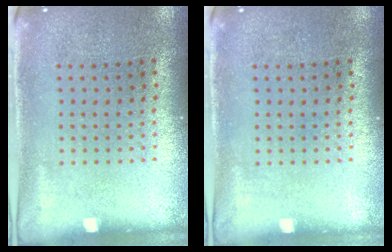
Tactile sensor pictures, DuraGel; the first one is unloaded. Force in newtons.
{"total": 0.0}